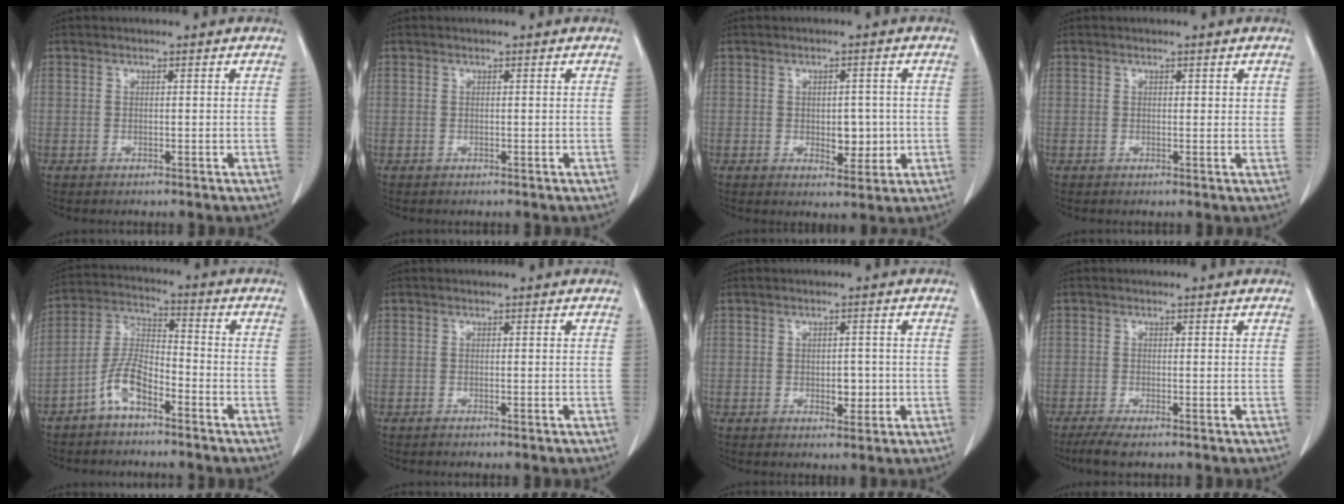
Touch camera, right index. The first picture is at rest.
{"total": 0.0}
{"total": 4.3, "force": [-0.4, 2.5, 3.4], "torque": [-0.037, -0.001, 0.001]}
{"total": 1.2, "force": [0.5, 0.7, 0.8], "torque": [-0.004, -0.002, 0.006]}
{"total": 7.3, "force": [-4.6, 2.3, 5.2], "torque": [-0.123, 0.013, -0.093]}
{"total": 0.9, "force": [-0.6, -0.1, 0.6], "torque": [-0.013, -0.001, -0.007]}
{"total": 2.8, "force": [-0.5, 1.7, 2.2], "torque": [-0.025, 0.002, -0.002]}
{"total": 2.9, "force": [-2.1, 0.3, 1.9], "torque": [-0.039, -0.008, -0.041]}